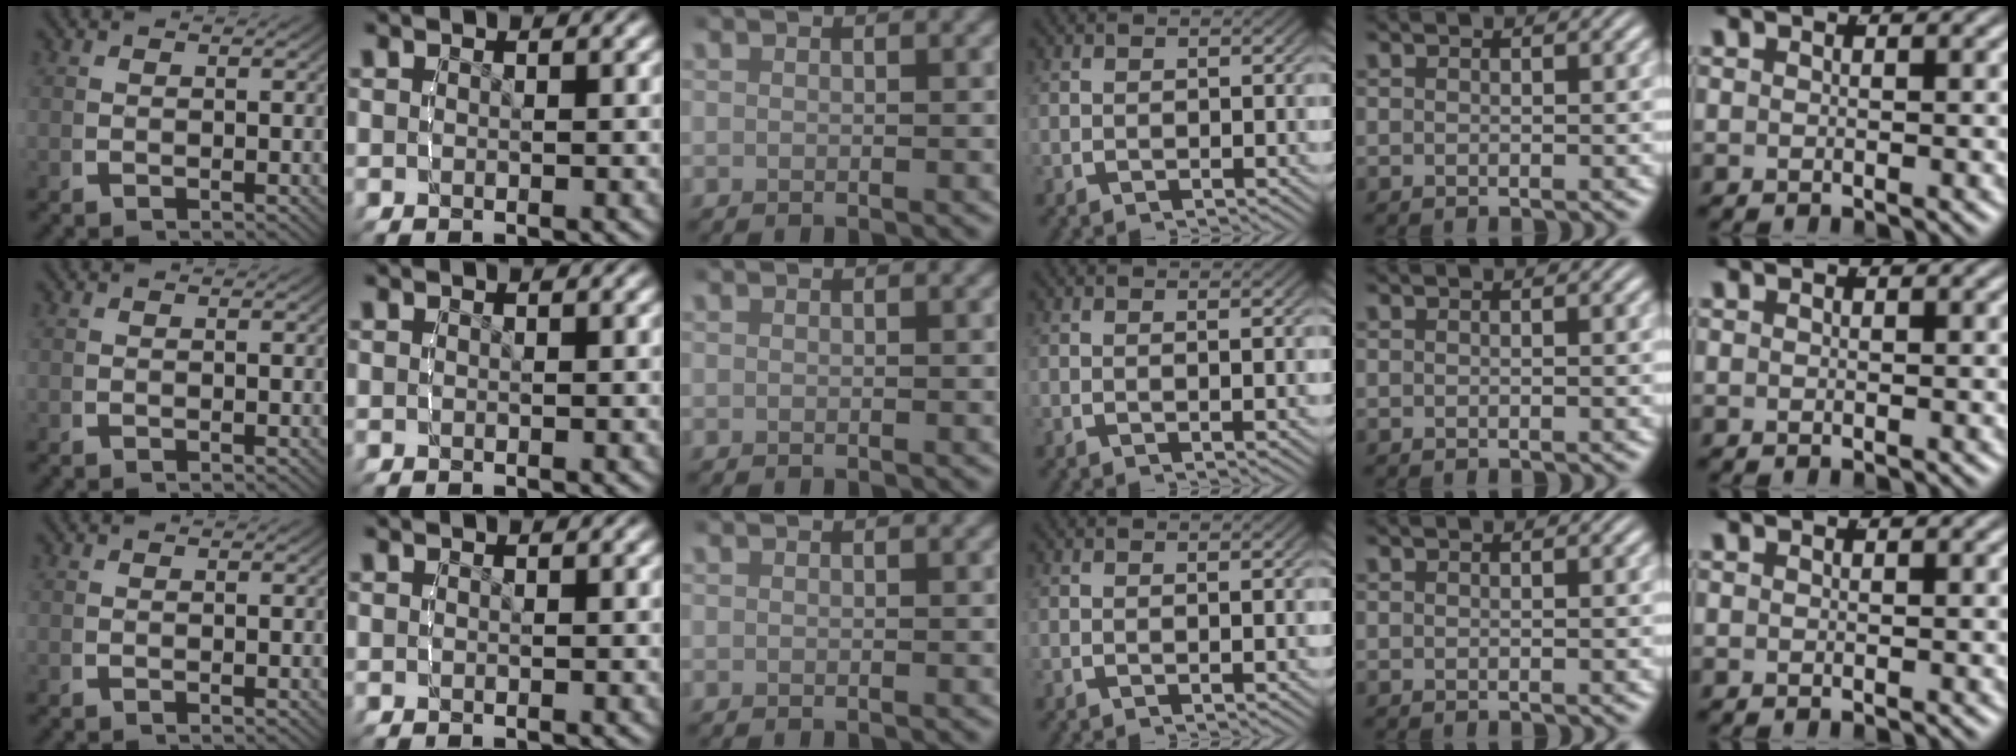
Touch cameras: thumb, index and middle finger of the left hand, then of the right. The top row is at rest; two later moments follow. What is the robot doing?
{"motion": "lift_and_place", "object": "bottle"}